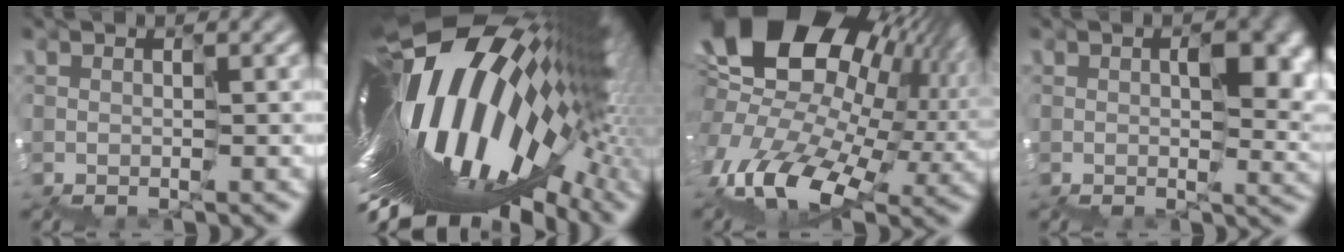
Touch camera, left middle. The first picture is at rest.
{"total": 16.0, "force": [-1.1, 7.7, 14.0], "torque": [-0.235, -0.007, -0.021]}
{"total": 16.3, "force": [2.1, 10.4, 12.3], "torque": [-0.192, -0.007, 0.049]}
{"total": 7.6, "force": [1.5, 4.4, 6.0], "torque": [-0.070, -0.011, 0.037]}